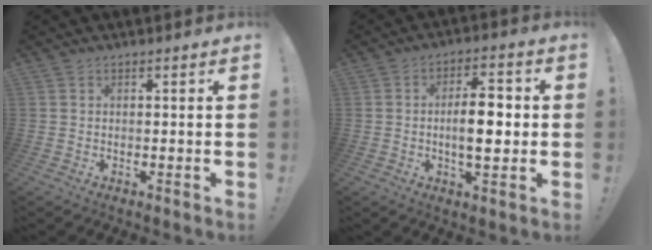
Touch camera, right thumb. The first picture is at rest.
{"total": 10.2, "force": [-0.8, 4.3, 9.3], "torque": [-0.146, 0.003, -0.021]}